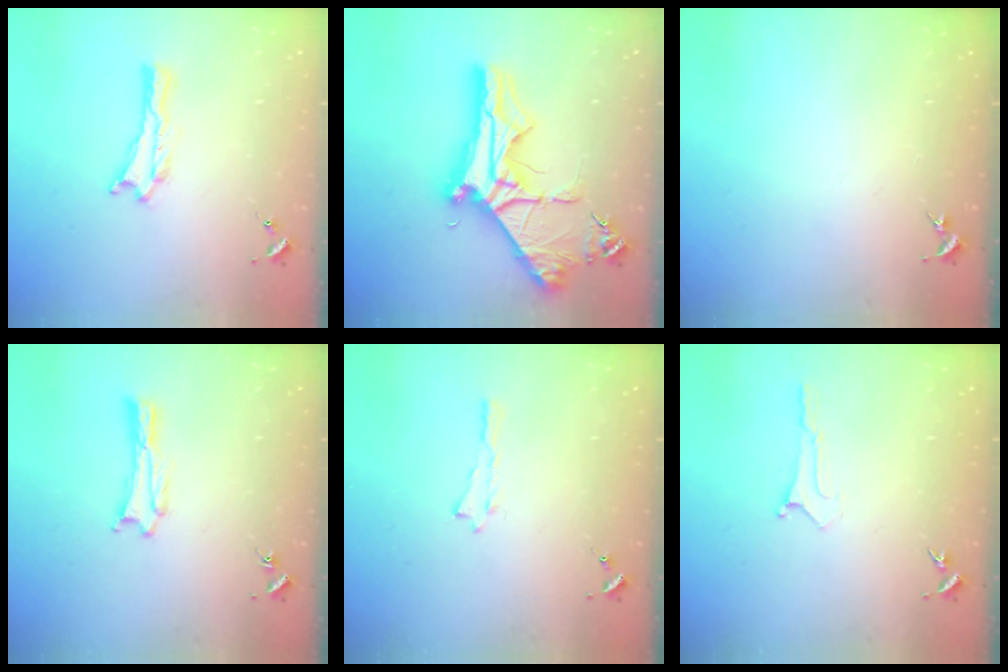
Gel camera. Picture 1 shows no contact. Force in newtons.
{"total": 10.7, "press": 10.6, "slide": 1.2}
{"total": 0.0}
{"total": 0.0}
{"total": 0.0}
{"total": 0.0}